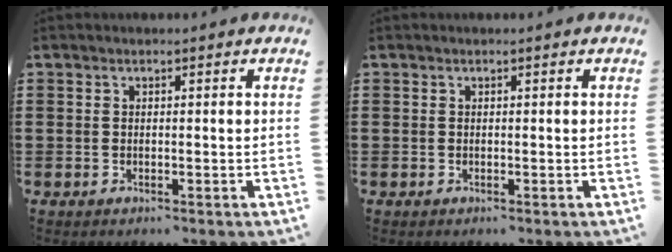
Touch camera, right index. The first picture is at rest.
{"total": 0.0}